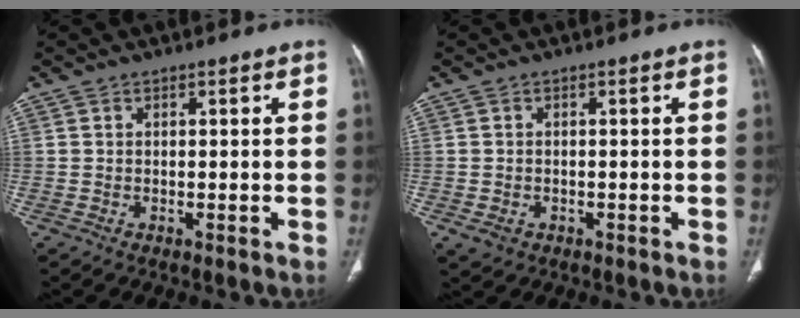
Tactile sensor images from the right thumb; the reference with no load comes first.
{"total": 2.4, "force": [-0.8, 2.0, 1.1], "torque": [-0.019, 0.003, -0.004]}